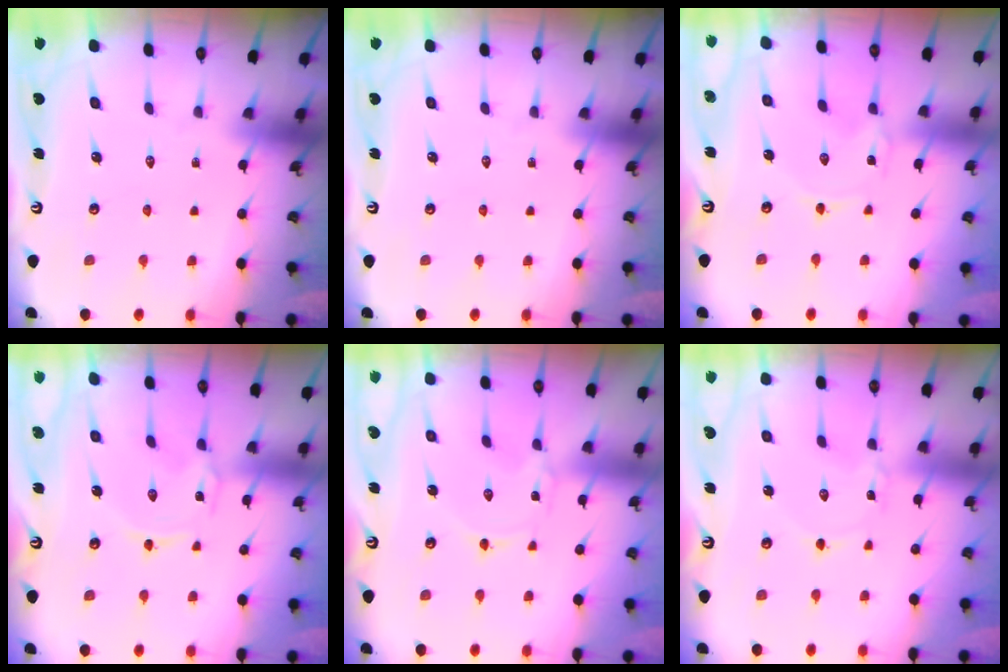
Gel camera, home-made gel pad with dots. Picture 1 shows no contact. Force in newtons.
{"total": 0.0}
{"total": 0.0}
{"total": 1.4, "press": 1.4, "slide": 0.3}
{"total": 0.0}
{"total": 0.8, "press": 0.8, "slide": 0.1}